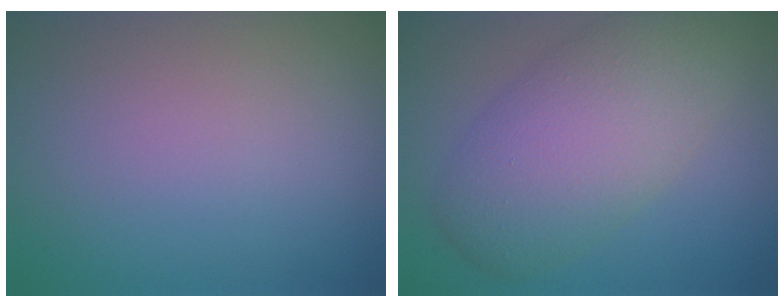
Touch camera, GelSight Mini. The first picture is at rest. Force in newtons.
{"total": 7.9, "press": 7.8, "slide": 0.5}